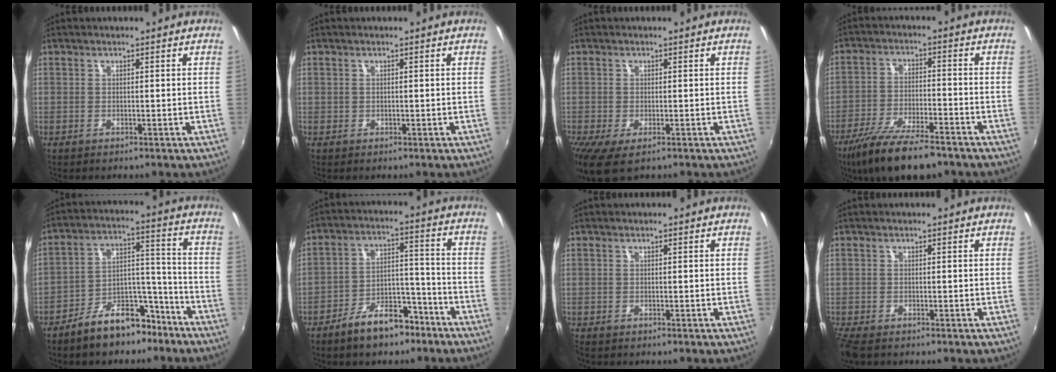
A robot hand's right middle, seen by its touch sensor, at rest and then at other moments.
{"total": 0.6, "force": [0.1, -0.6, -0.3], "torque": [0.010, -0.005, 0.001]}
{"total": 4.7, "force": [-2.7, 1.0, 3.7], "torque": [-0.073, -0.030, -0.043]}
{"total": 13.8, "force": [-10.8, 2.8, 8.2], "torque": [-0.173, -0.037, -0.189]}
{"total": 11.4, "force": [-8.6, 5.1, 5.5], "torque": [-0.081, 0.044, -0.123]}
{"total": 10.1, "force": [-7.7, 4.0, 5.2], "torque": [-0.089, 0.028, -0.113]}
{"total": 0.7, "force": [-0.6, 0.2, 0.0], "torque": [-0.004, -0.004, -0.015]}
{"total": 4.2, "force": [-3.3, 1.2, 2.3], "torque": [-0.056, -0.023, -0.064]}